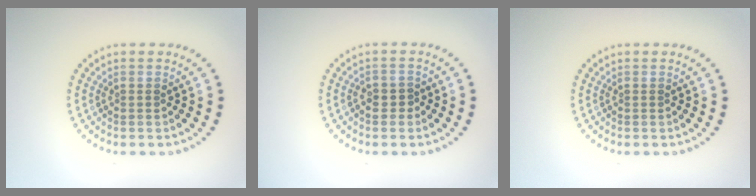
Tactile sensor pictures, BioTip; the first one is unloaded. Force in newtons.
{"total": 1.3, "press": 1.1, "slide": 0.6}
{"total": 0.0}